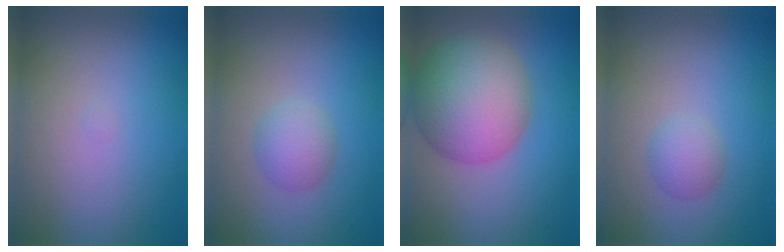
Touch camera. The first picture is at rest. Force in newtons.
{"total": 2.3, "press": 2.3, "slide": 0.1}
{"total": 9.5, "press": 9.5, "slide": 0.5}
{"total": 1.8, "press": 1.8, "slide": 0.1}